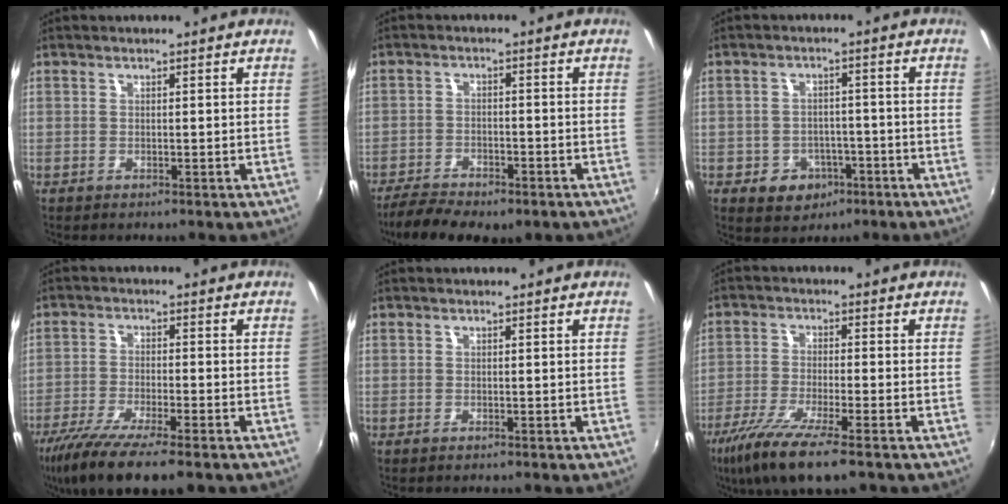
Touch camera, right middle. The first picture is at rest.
{"total": 10.4, "force": [-8.1, 3.3, 5.6], "torque": [-0.136, -0.029, -0.131]}
{"total": 6.5, "force": [-3.1, 5.2, 2.1], "torque": [-0.054, 0.013, -0.029]}
{"total": 13.5, "force": [-9.7, 2.4, 9.0], "torque": [-0.188, -0.047, -0.171]}
{"total": 0.0}
{"total": 12.1, "force": [-8.1, 1.8, 8.8], "torque": [-0.194, -0.041, -0.149]}